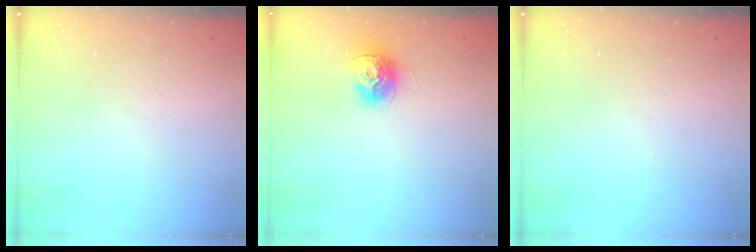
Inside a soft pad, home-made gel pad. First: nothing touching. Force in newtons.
{"total": 12.3, "press": 12.3, "slide": 1.0}
{"total": 0.0}